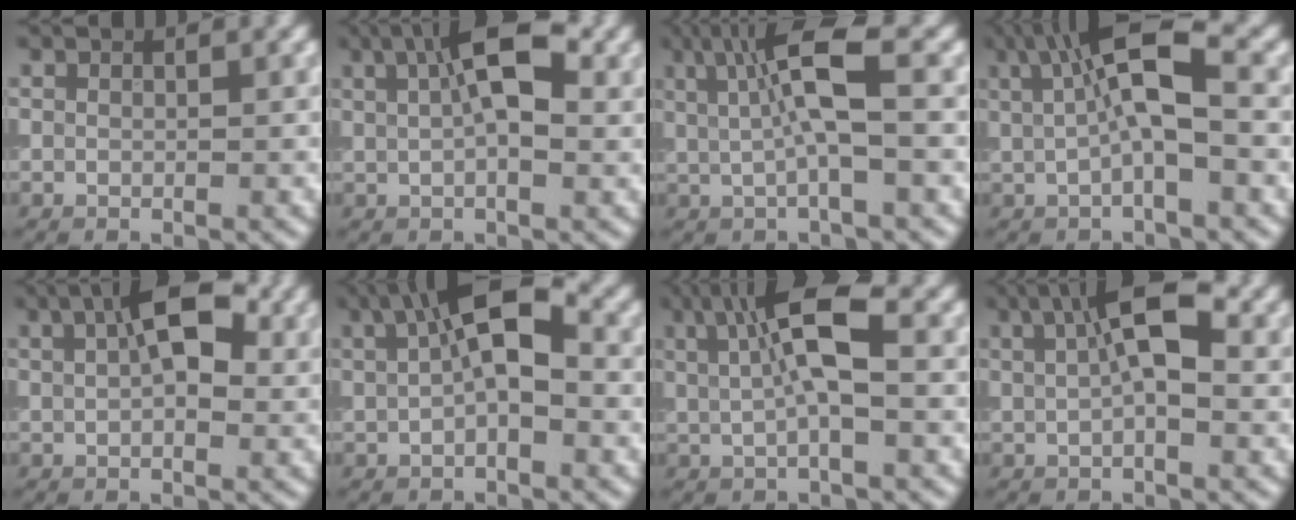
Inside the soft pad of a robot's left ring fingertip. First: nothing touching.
{"total": 6.5, "force": [2.1, 2.5, 5.6], "torque": [-0.085, 0.013, 0.025]}
{"total": 5.6, "force": [1.3, 1.1, 5.3], "torque": [-0.099, 0.006, 0.020]}
{"total": 6.4, "force": [1.3, 1.7, 6.0], "torque": [-0.101, 0.013, 0.017]}
{"total": 6.3, "force": [2.2, 3.0, 5.1], "torque": [-0.076, 0.015, 0.023]}
{"total": 6.3, "force": [1.5, 2.3, 5.7], "torque": [-0.096, 0.015, 0.016]}
{"total": 5.8, "force": [1.4, 1.6, 5.4], "torque": [-0.096, 0.007, 0.020]}
{"total": 6.0, "force": [1.7, 2.1, 5.3], "torque": [-0.083, 0.010, 0.021]}